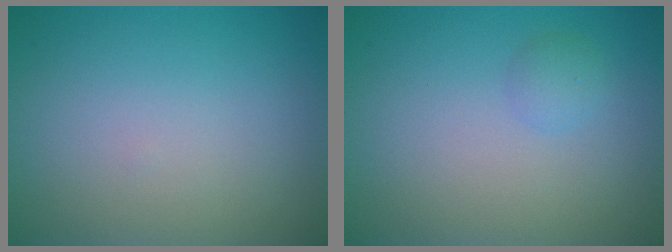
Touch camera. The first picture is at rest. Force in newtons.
{"total": 1.1, "press": 1.1, "slide": 0.1}